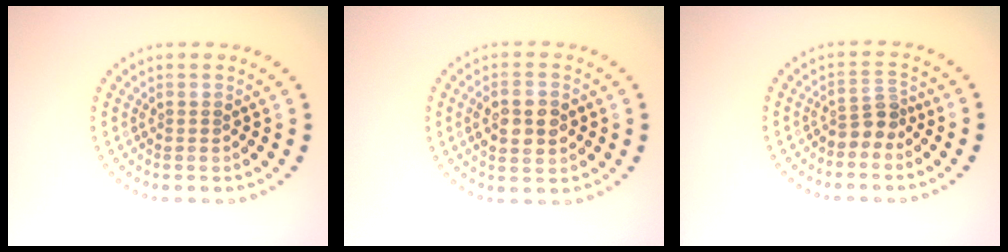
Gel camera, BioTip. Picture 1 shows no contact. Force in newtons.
{"total": 3.9, "press": 3.9, "slide": 0.3}
{"total": 2.2, "press": 1.7, "slide": 1.5}